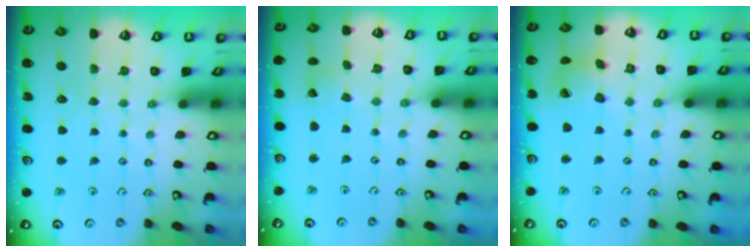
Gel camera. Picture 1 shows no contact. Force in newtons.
{"total": 0.9, "press": 0.9, "slide": 0.0}
{"total": 10.5, "press": 10.4, "slide": 1.3}